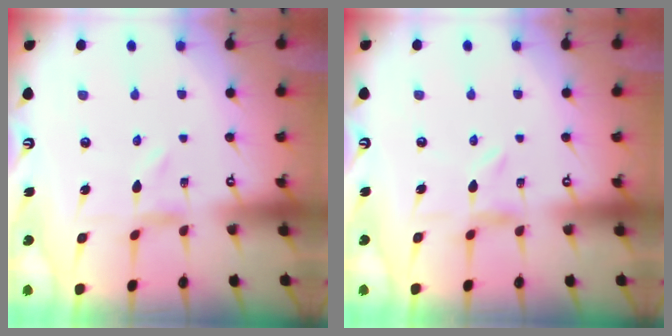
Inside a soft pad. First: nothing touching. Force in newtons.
{"total": 1.5, "press": 1.5, "slide": 0.3}